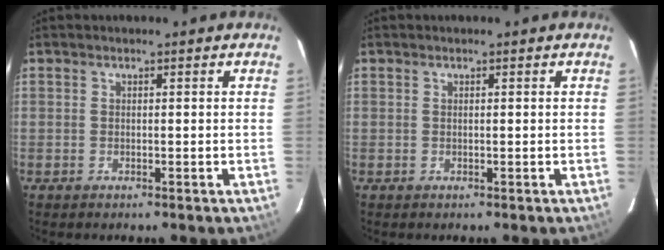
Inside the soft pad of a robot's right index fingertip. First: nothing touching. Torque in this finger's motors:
{"motor_torque": [-0.25, 0.00, 0.04, 0.01]}